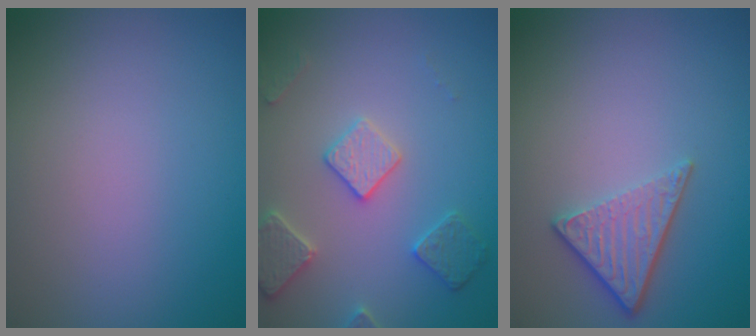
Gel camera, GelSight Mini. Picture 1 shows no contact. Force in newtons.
{"total": 3.5, "press": 3.3, "slide": 1.2}
{"total": 3.0, "press": 2.3, "slide": 2.0}